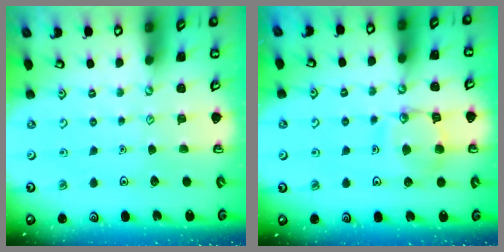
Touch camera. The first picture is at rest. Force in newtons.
{"total": 13.3, "press": 13.2, "slide": 1.2}